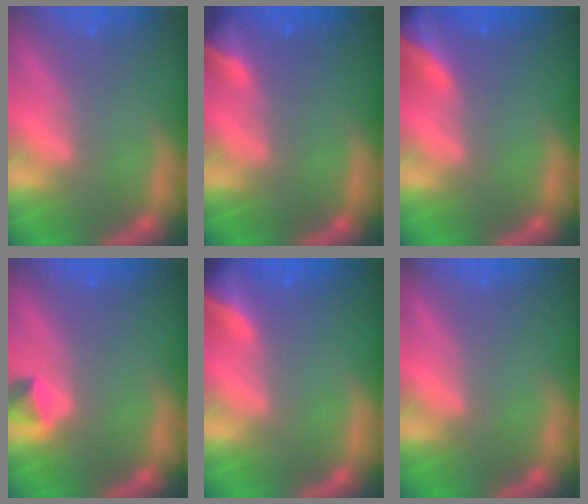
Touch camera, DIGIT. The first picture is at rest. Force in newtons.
{"total": 2.9}
{"total": 7.4}
{"total": 1.4}
{"total": 4.9}
{"total": 0.0}